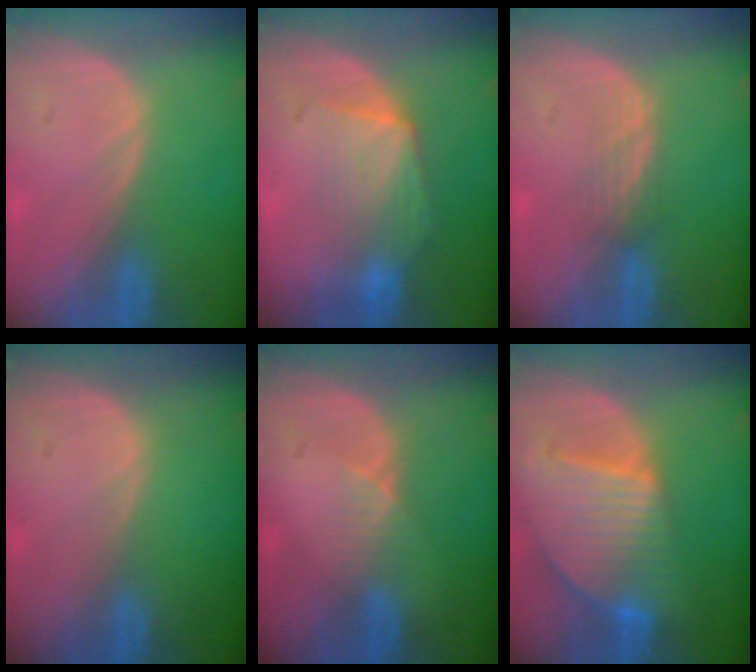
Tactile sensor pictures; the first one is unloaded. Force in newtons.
{"total": 7.0, "press": 6.6, "slide": 2.3}
{"total": 2.5, "press": 2.3, "slide": 0.9}
{"total": 0.0}
{"total": 2.3, "press": 1.8, "slide": 1.4}
{"total": 9.5, "press": 8.2, "slide": 4.8}